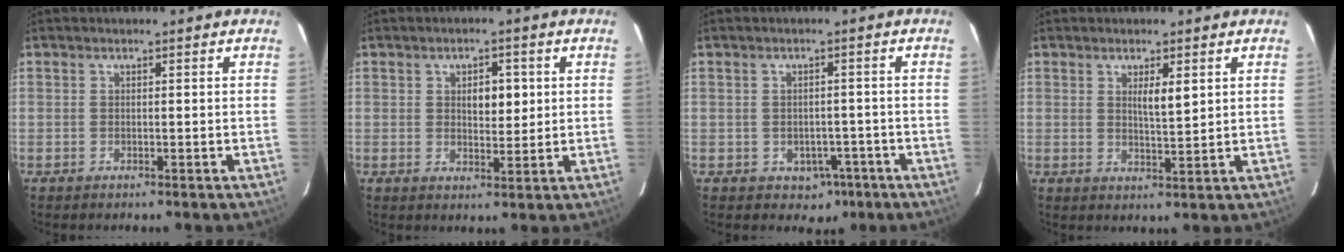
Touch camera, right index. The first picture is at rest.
{"total": 4.3, "force": [1.1, 2.1, 3.5], "torque": [-0.052, 0.003, 0.020]}
{"total": 4.1, "force": [-2.0, 3.2, 1.7], "torque": [-0.014, 0.006, -0.015]}
{"total": 3.4, "force": [1.4, 0.5, 3.1], "torque": [-0.053, -0.006, 0.024]}